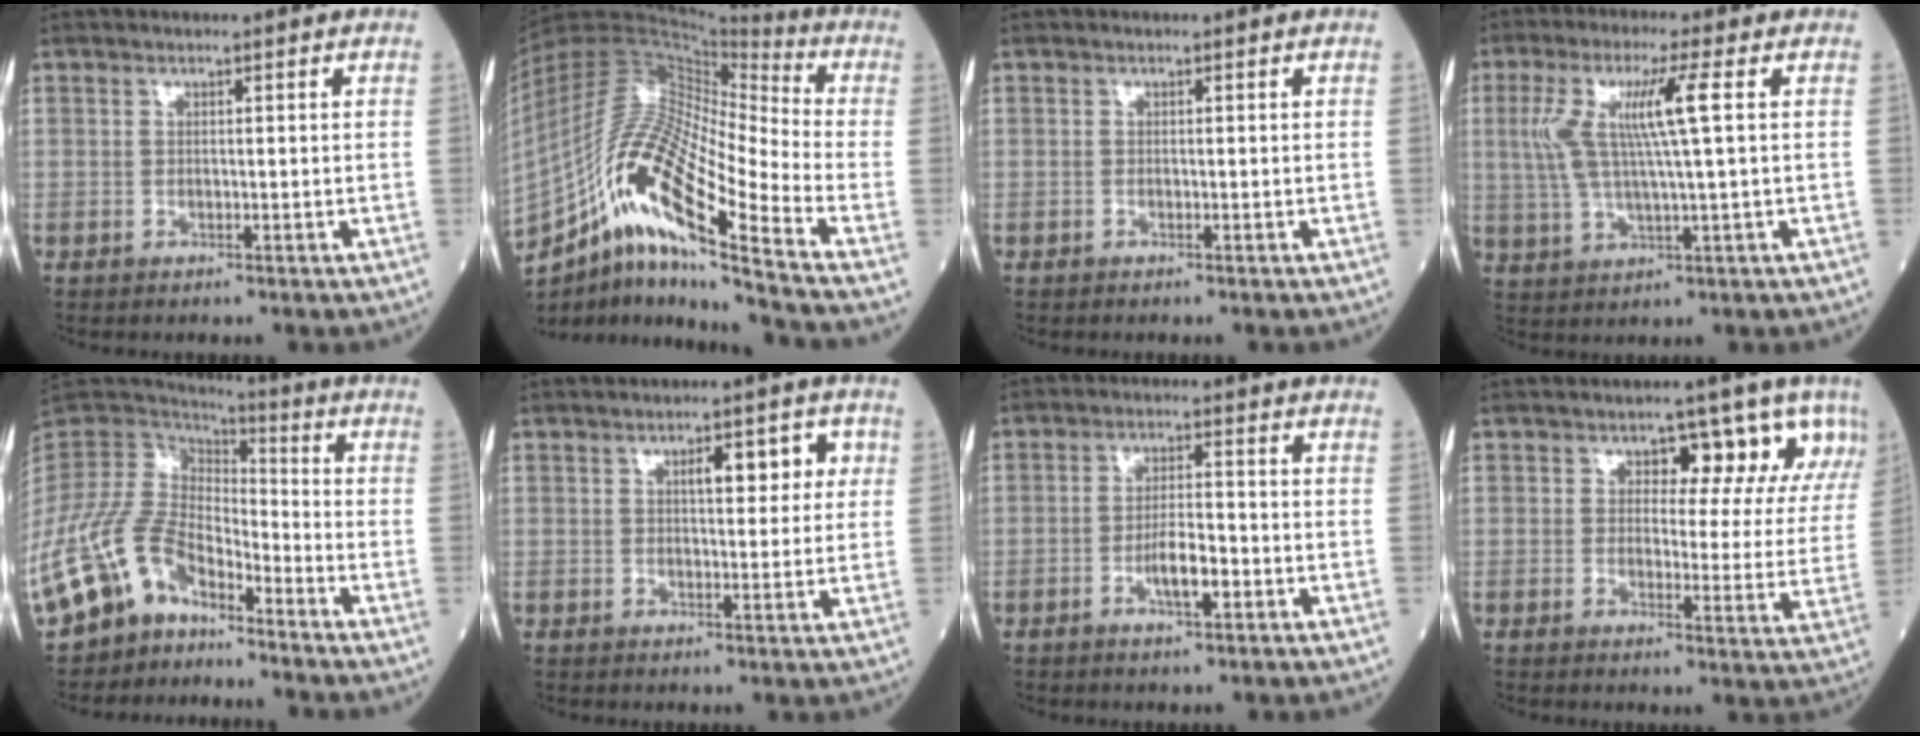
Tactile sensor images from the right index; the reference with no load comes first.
{"total": 19.9, "force": [-11.8, 2.0, 15.8], "torque": [-0.331, -0.005, -0.212]}
{"total": 0.0}
{"total": 8.9, "force": [2.0, 0.1, 8.7], "torque": [-0.192, 0.012, 0.042]}
{"total": 14.5, "force": [-10.4, 7.4, 7.0], "torque": [-0.158, 0.026, -0.203]}
{"total": 5.6, "force": [2.0, 2.2, 4.8], "torque": [-0.062, 0.013, 0.026]}
{"total": 4.7, "force": [-1.8, 1.0, 4.2], "torque": [-0.076, 0.002, -0.031]}
{"total": 9.0, "force": [4.8, 4.6, 6.1], "torque": [-0.056, 0.007, 0.049]}